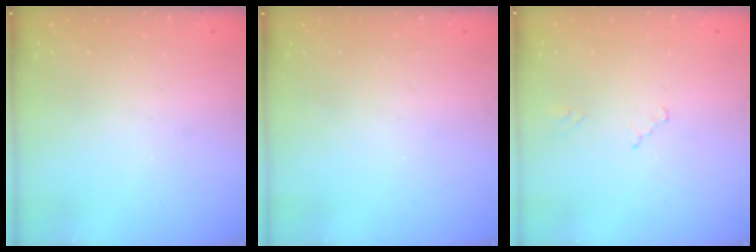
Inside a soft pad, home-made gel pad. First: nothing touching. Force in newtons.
{"total": 0.0}
{"total": 0.0}